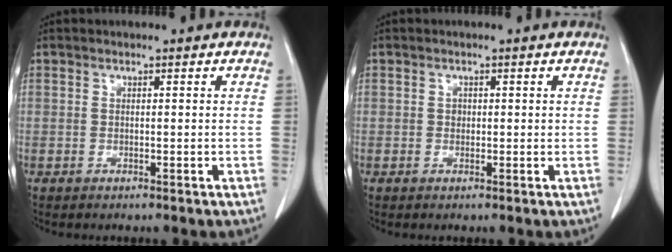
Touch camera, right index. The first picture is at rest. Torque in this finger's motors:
{"motor_torque": [0.15, -0.12, -0.01, 0.01]}